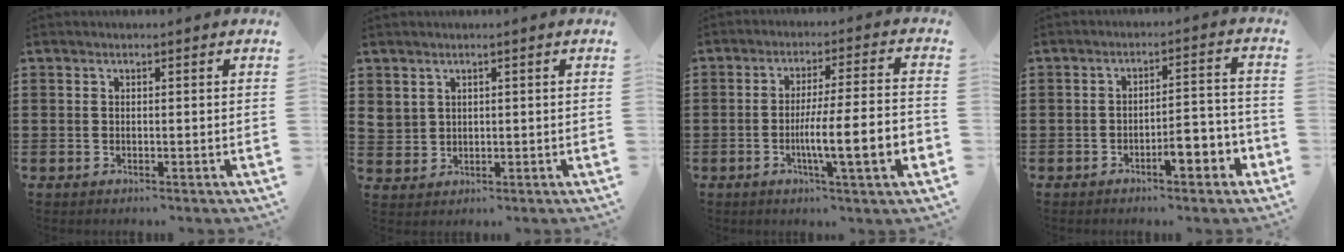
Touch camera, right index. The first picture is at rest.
{"total": 2.1, "force": [1.4, 1.5, 0.3], "torque": [-0.014, 0.007, 0.027]}
{"total": 9.5, "force": [-3.0, 0.5, 9.0], "torque": [-0.156, -0.010, -0.056]}
{"total": 5.5, "force": [-3.2, 1.5, 4.1], "torque": [-0.059, 0.005, -0.060]}